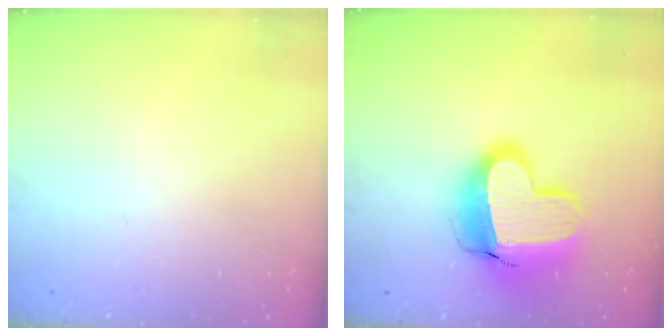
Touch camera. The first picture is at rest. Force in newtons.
{"total": 19.2, "press": 19.2, "slide": 1.5}